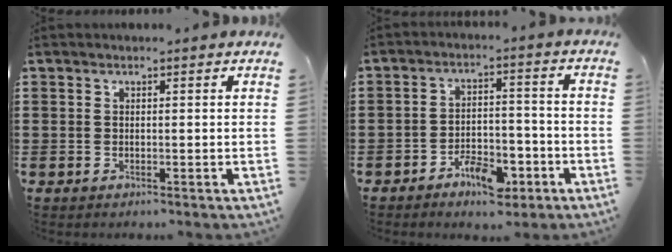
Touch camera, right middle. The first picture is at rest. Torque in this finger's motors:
{"motor_torque": [0.16, -0.22, 0.16, 0.06]}